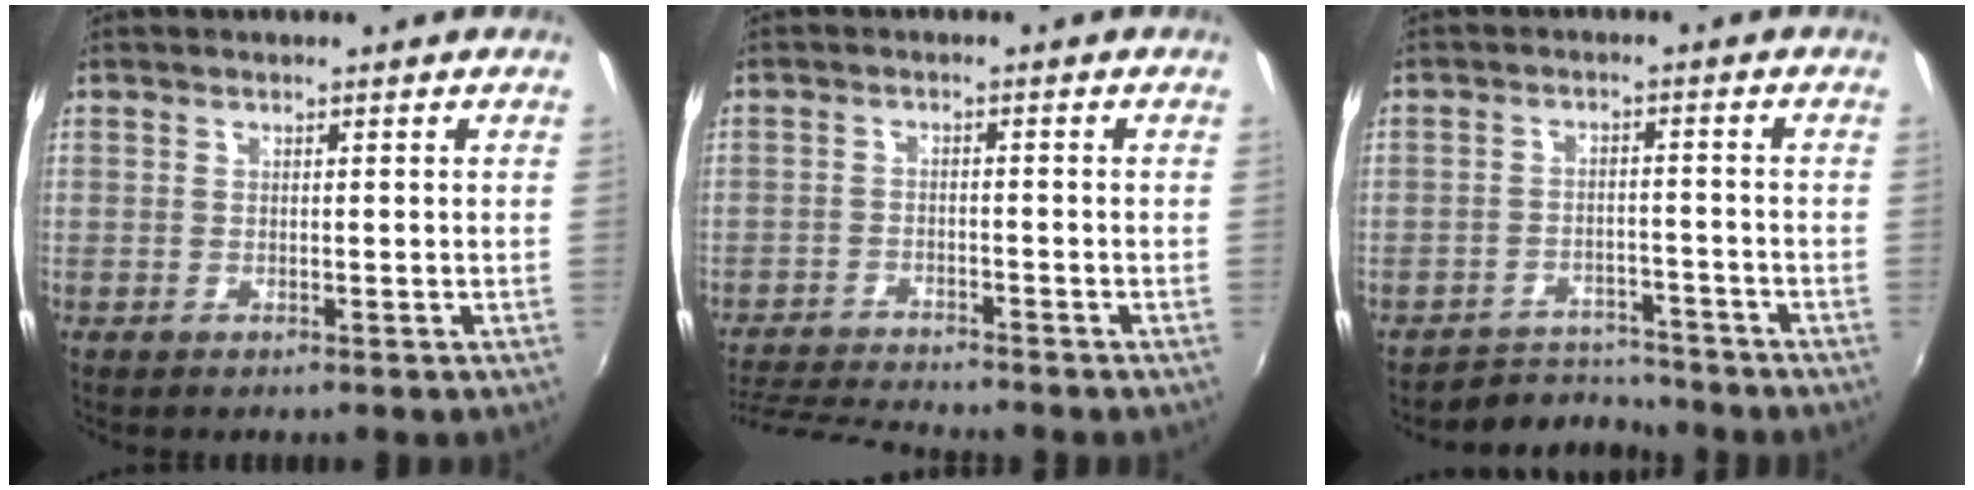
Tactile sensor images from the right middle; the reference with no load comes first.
{"total": 8.5, "force": [-8.2, 0.4, 2.3], "torque": [-0.068, -0.013, -0.145]}
{"total": 6.2, "force": [-6.0, 1.6, -0.5], "torque": [-0.004, 0.016, -0.094]}